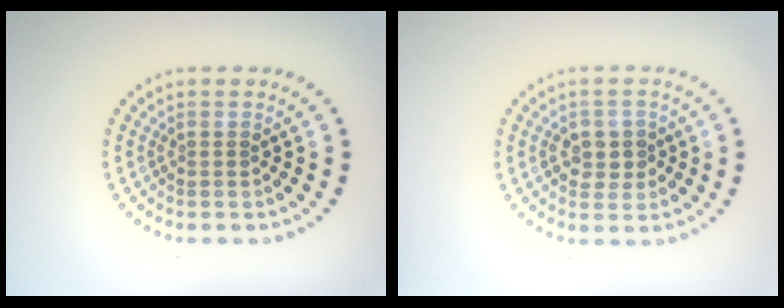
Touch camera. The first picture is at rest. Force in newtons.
{"total": 2.6, "press": 2.6, "slide": 0.3}